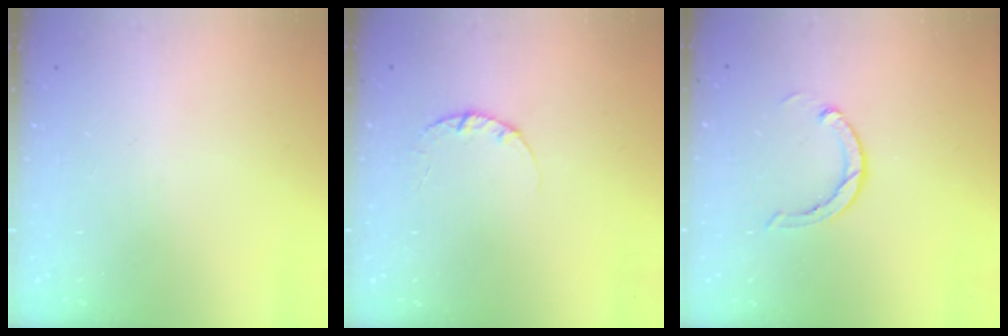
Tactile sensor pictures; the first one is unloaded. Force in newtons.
{"total": 2.4, "press": 2.3, "slide": 0.3}
{"total": 3.0, "press": 3.0, "slide": 0.1}